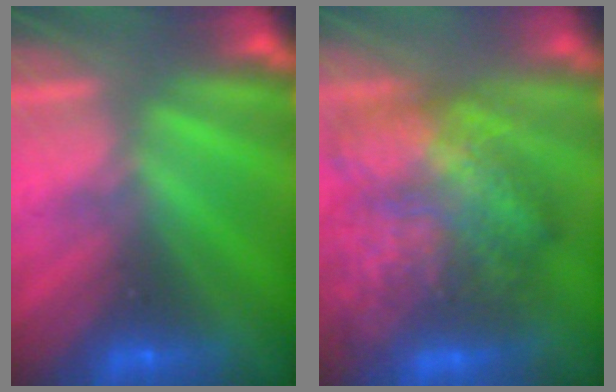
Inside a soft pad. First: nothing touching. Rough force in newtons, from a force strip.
{"total": 8.6}